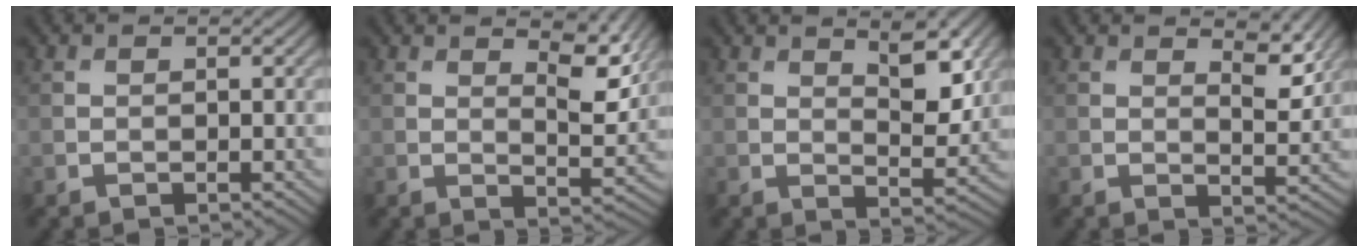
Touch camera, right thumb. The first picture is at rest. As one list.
[{"total": 6.1, "force": [3.7, 1.8, 4.4], "torque": [-0.079, -0.006, 0.061]}, {"total": 5.5, "force": [3.0, 2.0, 4.2], "torque": [-0.067, -0.013, 0.050]}, {"total": 4.0, "force": [2.7, 1.2, 2.7], "torque": [-0.053, -0.009, 0.044]}]